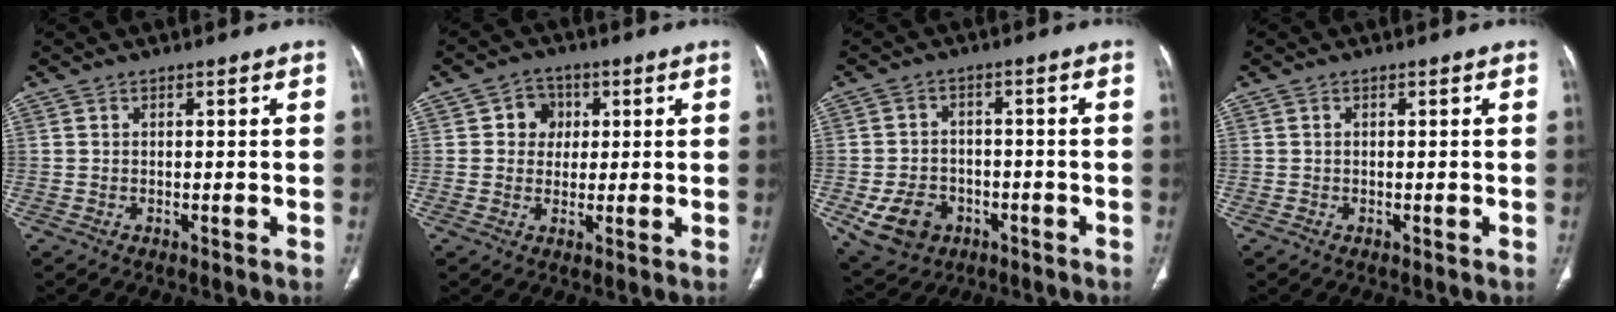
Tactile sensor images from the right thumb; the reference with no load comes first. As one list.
[{"total": 5.2, "force": [1.1, 4.7, 1.9], "torque": [0.003, 0.006, 0.011]}, {"total": 9.0, "force": [-3.5, 7.0, 4.4], "torque": [-0.067, 0.019, -0.048]}, {"total": 0.0}]